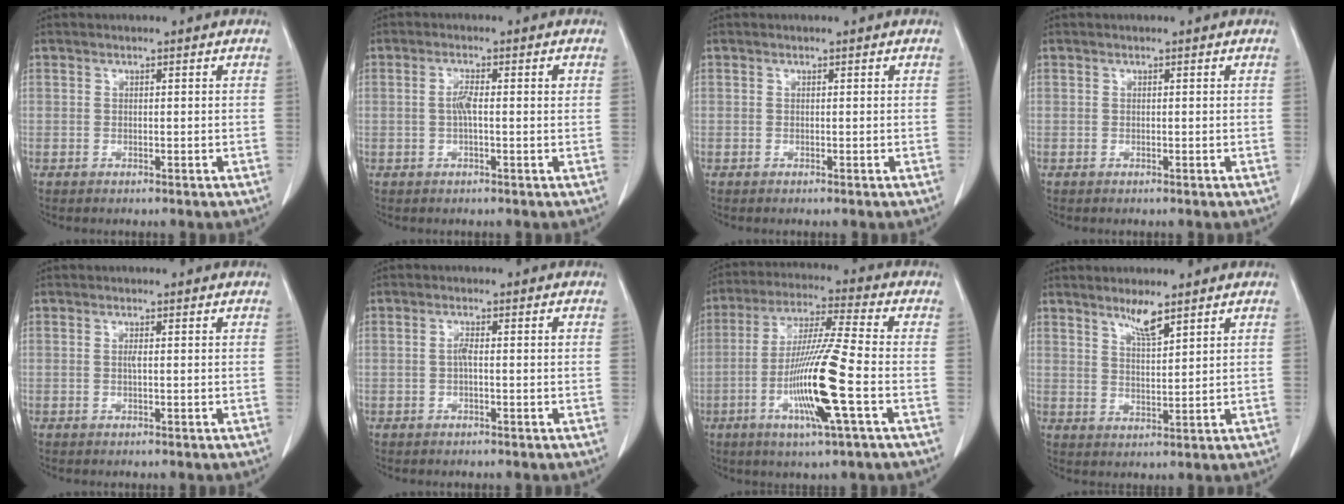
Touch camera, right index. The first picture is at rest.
{"total": 3.2, "force": [0.1, 0.6, 3.1], "torque": [-0.061, 0.012, 0.003]}
{"total": 0.0}
{"total": 0.0}
{"total": 0.6, "force": [0.0, 0.0, 0.6], "torque": [-0.012, 0.000, -0.002]}
{"total": 1.7, "force": [-0.3, 0.2, 1.6], "torque": [-0.031, 0.003, -0.004]}
{"total": 13.8, "force": [-4.2, -0.5, 13.1], "torque": [-0.261, -0.013, -0.082]}
{"total": 4.0, "force": [3.1, 0.3, 2.5], "torque": [-0.048, -0.006, 0.059]}